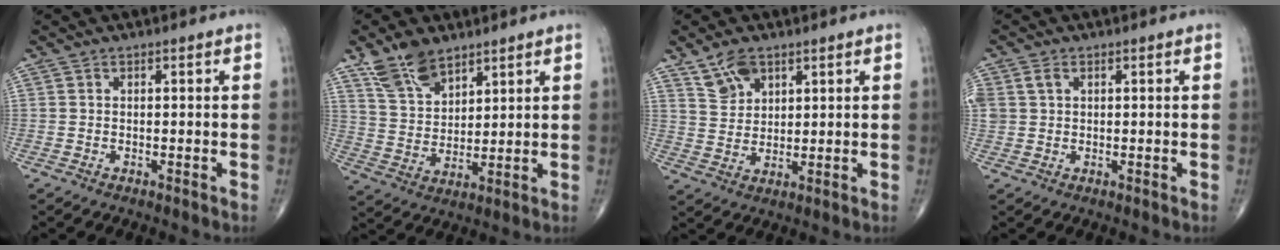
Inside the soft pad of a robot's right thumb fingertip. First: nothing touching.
{"total": 9.7, "force": [6.8, 4.9, 4.9], "torque": [-0.073, -0.031, 0.138]}
{"total": 6.0, "force": [3.9, 3.4, 3.0], "torque": [-0.041, -0.018, 0.082]}
{"total": 2.6, "force": [1.0, 1.9, 1.5], "torque": [-0.031, 0.006, 0.028]}